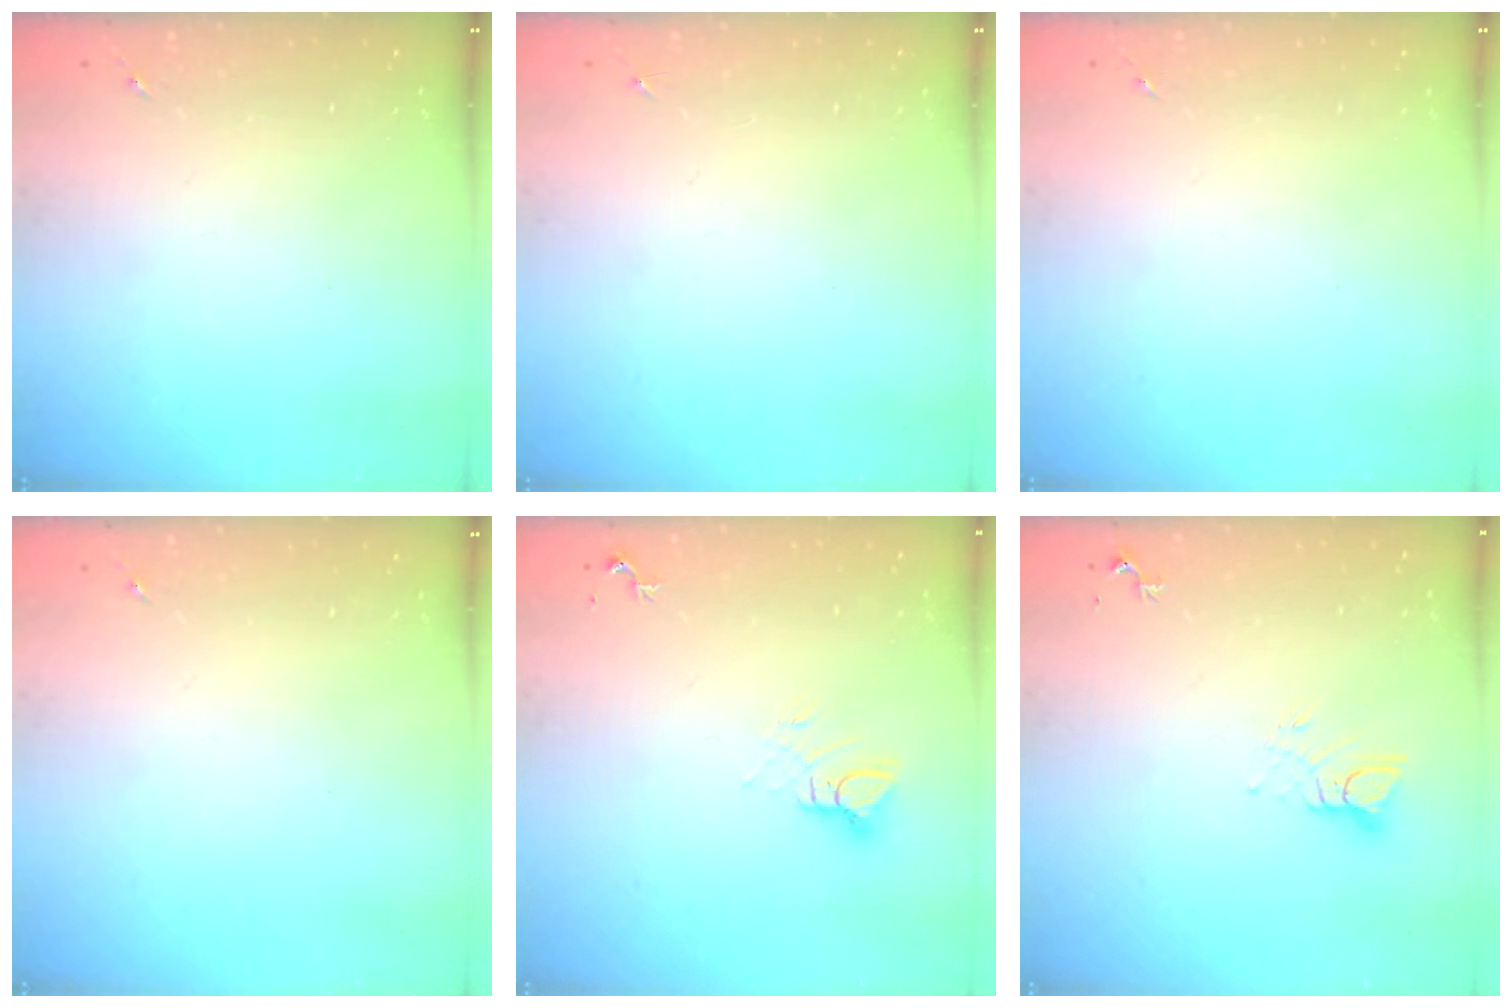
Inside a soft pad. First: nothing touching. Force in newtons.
{"total": 0.0}
{"total": 0.0}
{"total": 0.0}
{"total": 5.6, "press": 5.6, "slide": 0.4}
{"total": 4.4, "press": 4.4, "slide": 0.4}